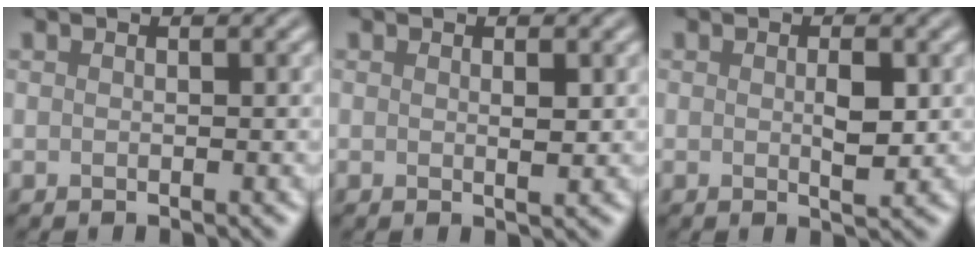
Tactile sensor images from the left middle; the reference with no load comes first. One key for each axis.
{"total": 0.6, "fx": 0.0, "fy": 0.0, "fz": 0.6, "tx": -0.012, "ty": -0.004, "tz": 0.003}
{"total": 1.7, "fx": -0.1, "fy": 0.4, "fz": 1.6, "tx": -0.035, "ty": -0.007, "tz": 0.004}